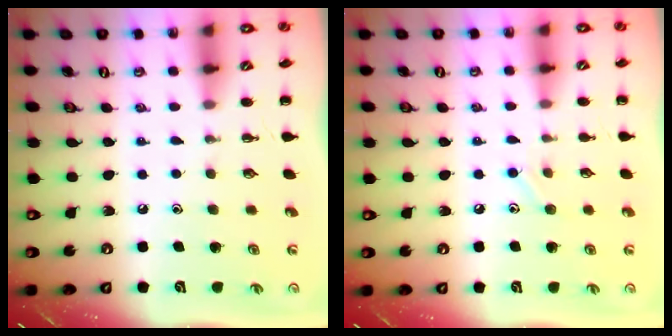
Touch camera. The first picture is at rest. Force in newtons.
{"total": 7.0, "press": 6.7, "slide": 2.0}